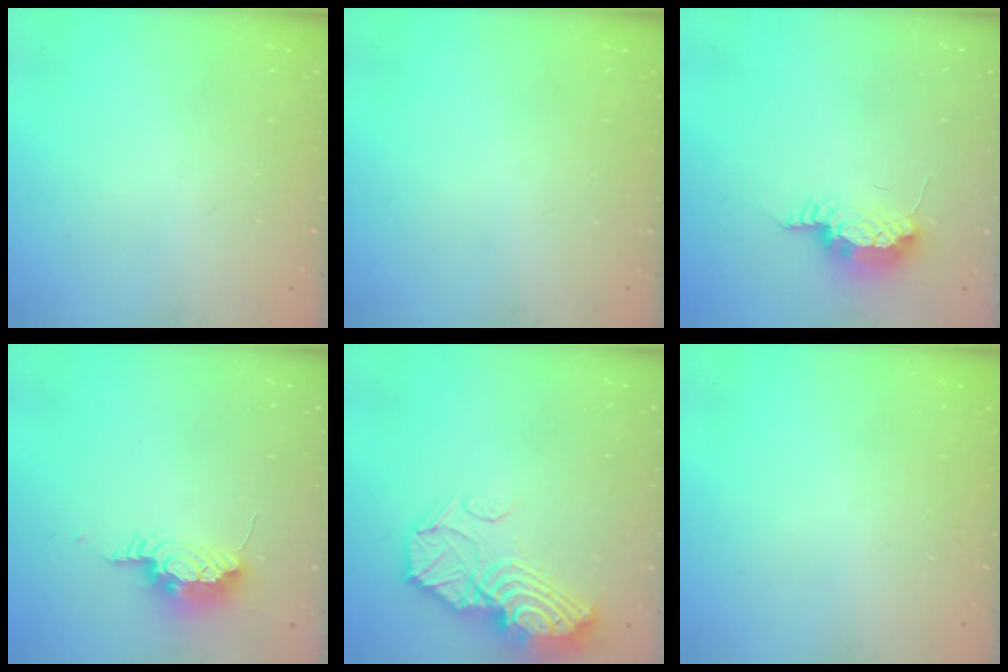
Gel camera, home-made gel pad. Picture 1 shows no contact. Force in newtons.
{"total": 0.0}
{"total": 11.9, "press": 9.5, "slide": 7.3}
{"total": 15.5, "press": 10.5, "slide": 11.3}
{"total": 18.3, "press": 18.2, "slide": 2.0}
{"total": 0.0}